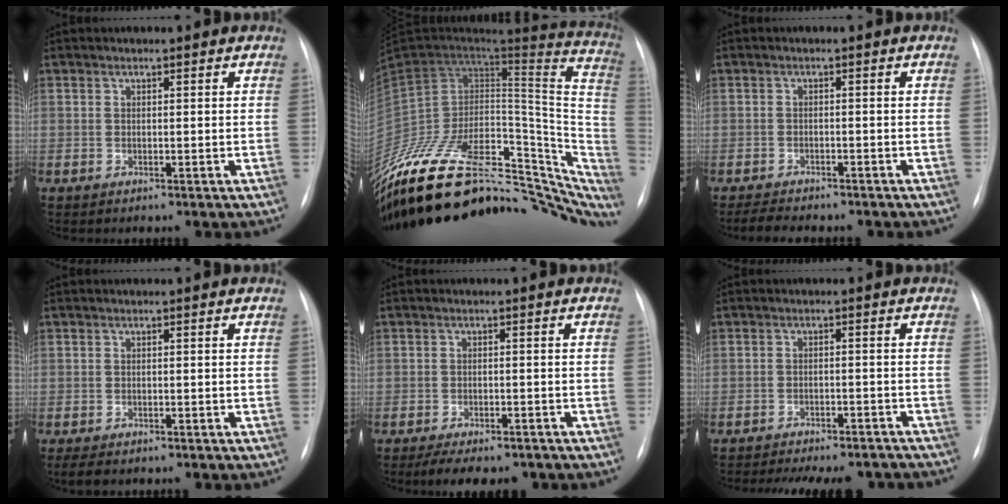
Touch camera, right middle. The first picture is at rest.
{"total": 41.9, "force": [-29.4, 19.8, 22.4], "torque": [-0.334, -0.006, -0.419]}
{"total": 5.4, "force": [-4.7, 1.4, 2.3], "torque": [-0.038, -0.009, -0.065]}
{"total": 3.1, "force": [-2.4, 1.1, 1.6], "torque": [-0.027, -0.007, -0.028]}
{"total": 8.0, "force": [-6.5, 3.1, 3.6], "torque": [-0.046, -0.002, -0.086]}
{"total": 15.1, "force": [-13.5, 4.3, 5.3], "torque": [-0.104, 0.000, -0.167]}